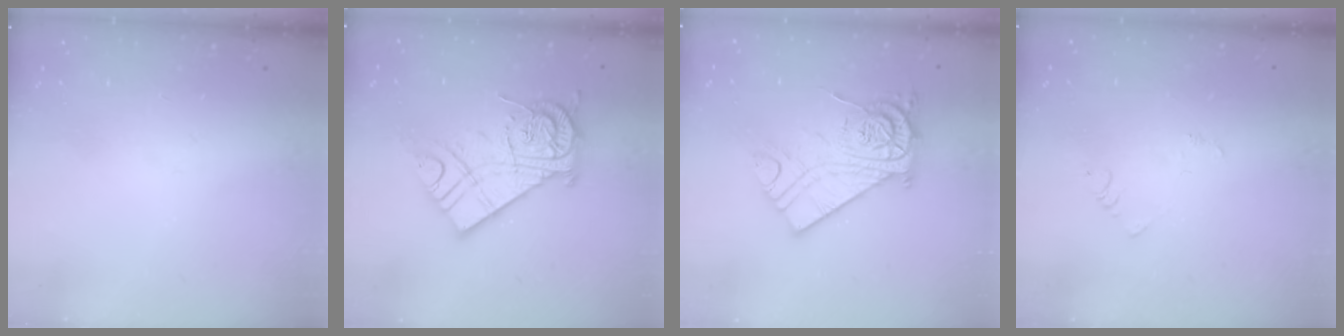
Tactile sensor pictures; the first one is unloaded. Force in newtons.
{"total": 15.8, "press": 15.7, "slide": 1.3}
{"total": 14.8, "press": 14.8, "slide": 1.2}
{"total": 2.9, "press": 2.9, "slide": 0.3}